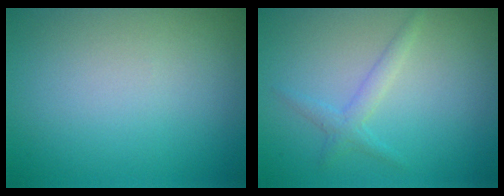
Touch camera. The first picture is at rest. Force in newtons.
{"total": 1.7, "press": 1.7, "slide": 0.1}